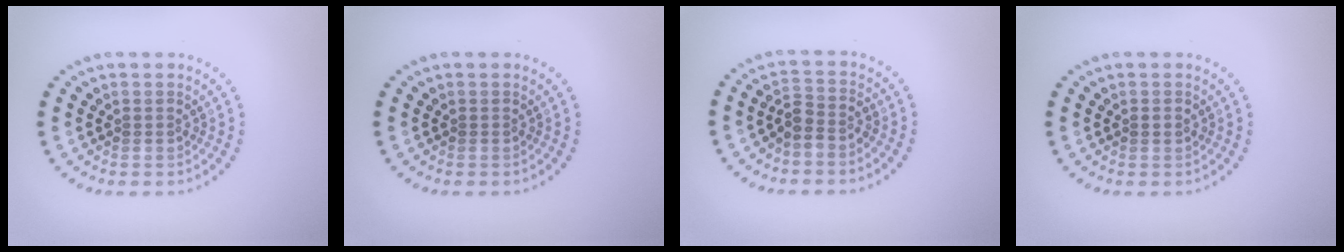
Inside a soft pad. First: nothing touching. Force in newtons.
{"total": 0.0}
{"total": 2.1, "press": 1.6, "slide": 1.4}
{"total": 0.9, "press": 0.9, "slide": 0.2}